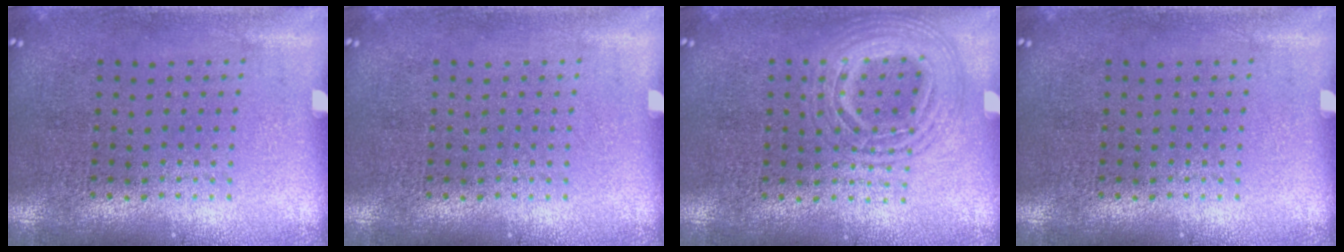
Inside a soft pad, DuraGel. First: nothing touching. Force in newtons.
{"total": 0.0}
{"total": 2.9, "press": 2.9, "slide": 0.3}
{"total": 0.0}